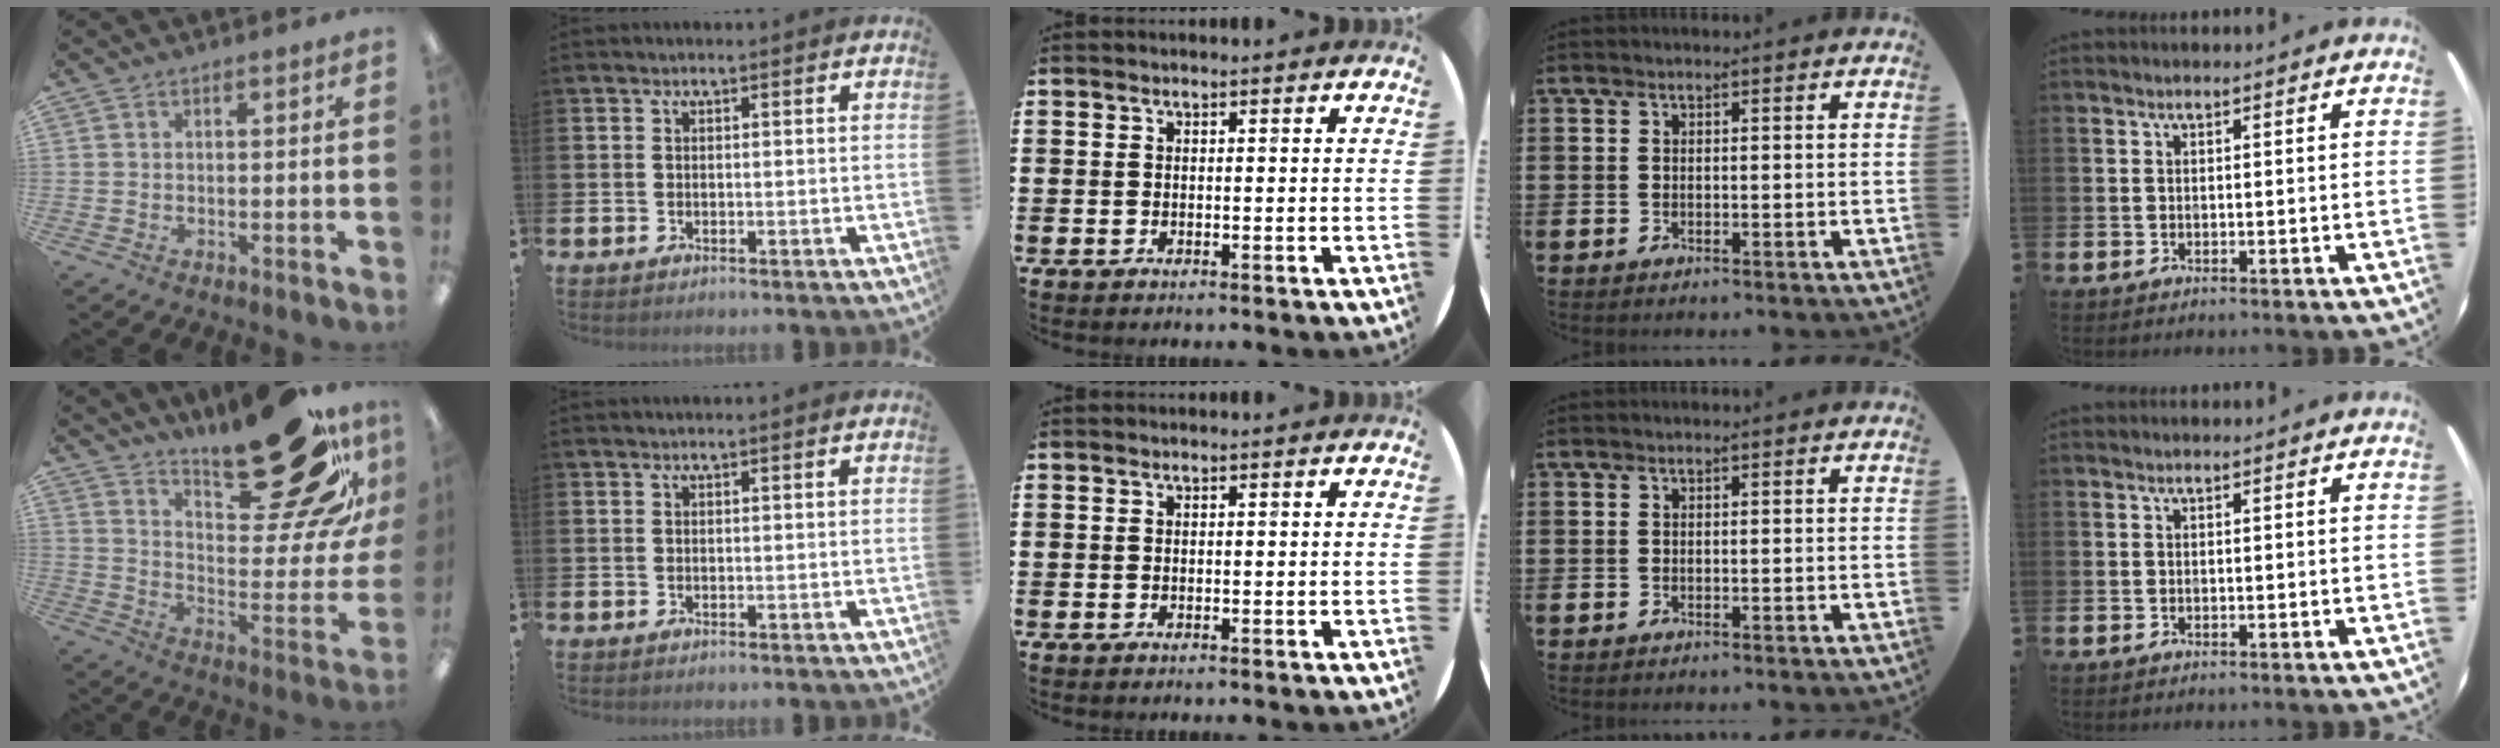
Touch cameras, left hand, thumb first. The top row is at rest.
{"thumb": {"total": 29.2, "force": [19.6, 10.2, 19.2], "torque": [-0.241, -0.128, 0.317]}}